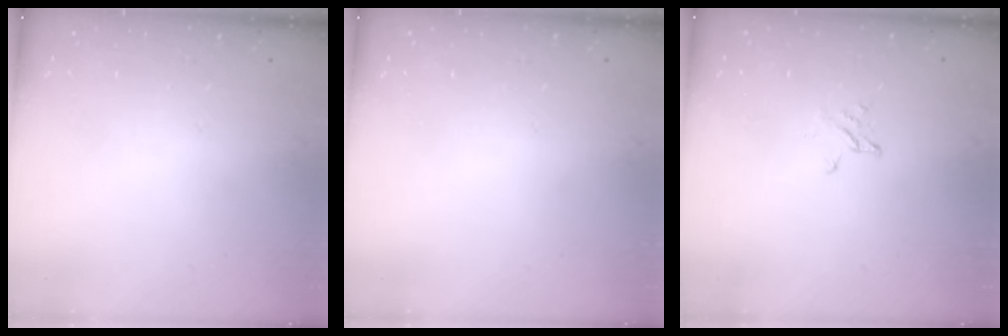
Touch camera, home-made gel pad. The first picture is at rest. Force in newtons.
{"total": 0.0}
{"total": 2.5, "press": 2.5, "slide": 0.1}